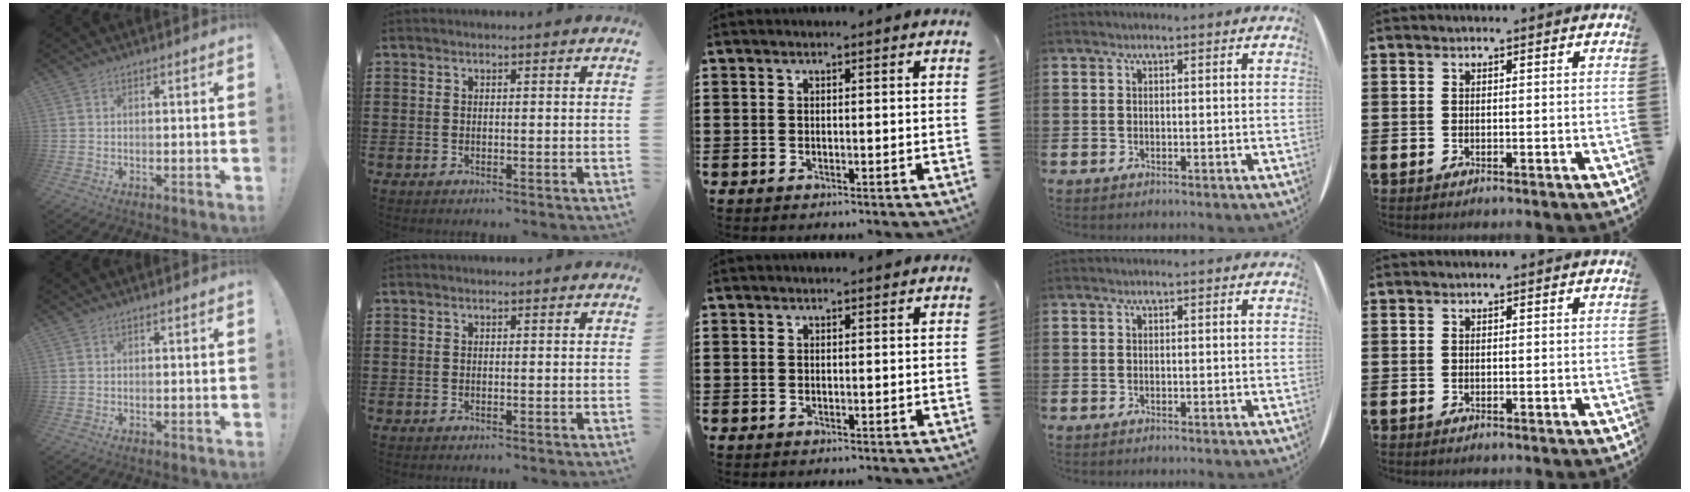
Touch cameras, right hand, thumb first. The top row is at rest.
{}